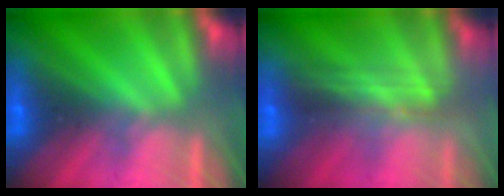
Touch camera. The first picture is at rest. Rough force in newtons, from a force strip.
{"total": 2.4}